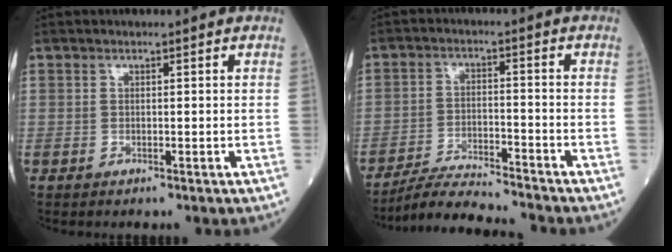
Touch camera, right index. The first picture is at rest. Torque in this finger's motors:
{"motor_torque": [0.03, -0.06, 0.01, 0.05]}